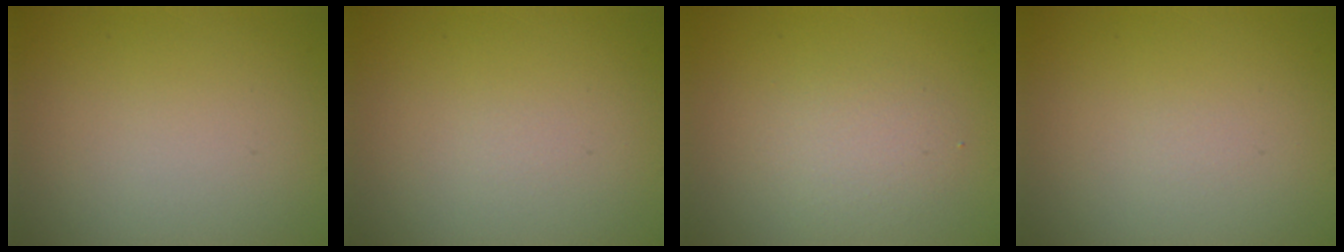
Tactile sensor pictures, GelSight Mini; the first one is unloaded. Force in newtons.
{"total": 0.0}
{"total": 2.3, "press": 2.3, "slide": 0.1}
{"total": 0.0}